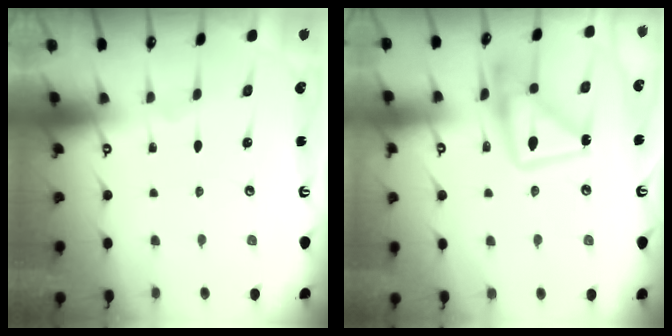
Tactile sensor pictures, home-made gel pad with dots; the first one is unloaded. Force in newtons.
{"total": 15.3, "press": 15.3, "slide": 1.3}